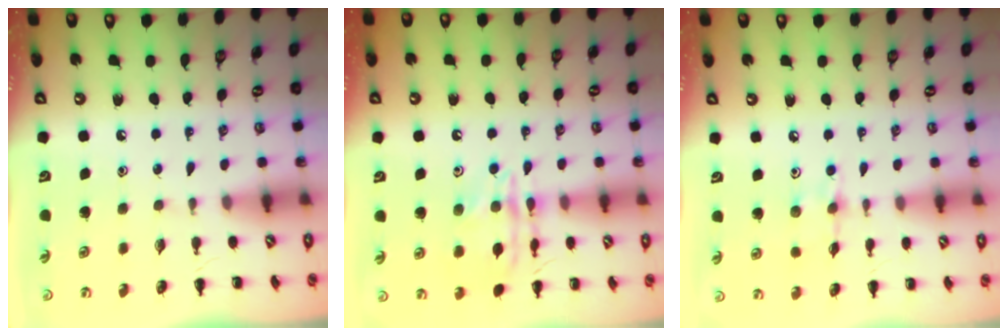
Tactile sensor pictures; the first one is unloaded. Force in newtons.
{"total": 14.0, "press": 13.9, "slide": 0.7}
{"total": 5.5, "press": 5.5, "slide": 1.0}